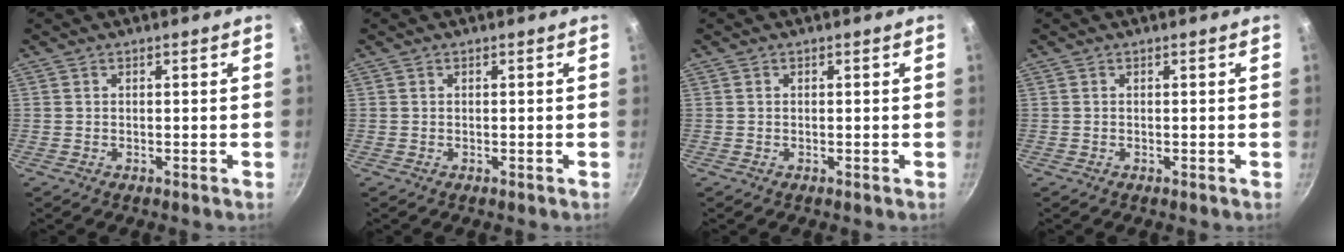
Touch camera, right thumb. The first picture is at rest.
{"total": 0.0}
{"total": 0.0}
{"total": 0.0}